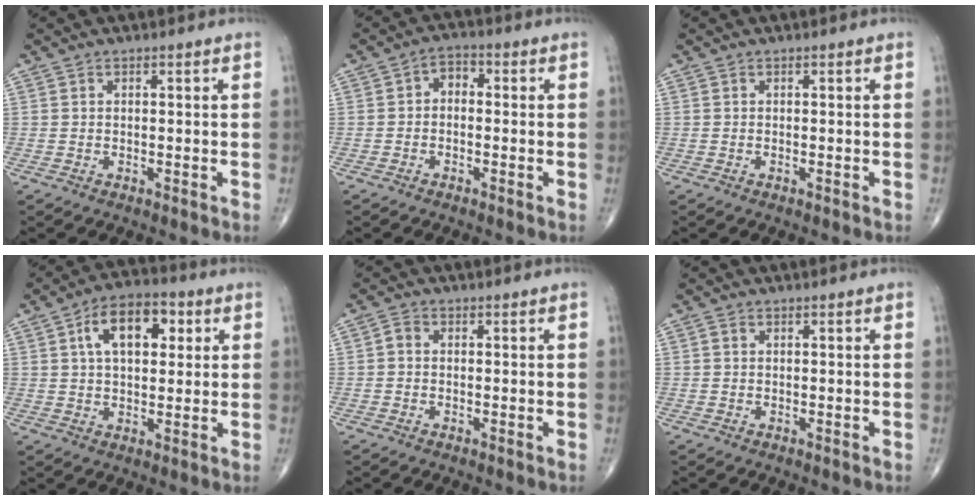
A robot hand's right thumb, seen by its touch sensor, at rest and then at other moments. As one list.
[{"total": 3.3, "force": [-0.4, 2.4, 2.3], "torque": [-0.020, 0.018, -0.021]}, {"total": 0.0}, {"total": 11.6, "force": [3.5, 6.6, 8.8], "torque": [-0.120, 0.011, 0.049]}, {"total": 1.6, "force": [-0.1, 1.3, 1.0], "torque": [-0.012, 0.003, -0.006]}, {"total": 0.7, "force": [0.2, 0.5, 0.4], "torque": [-0.007, 0.002, 0.003]}]